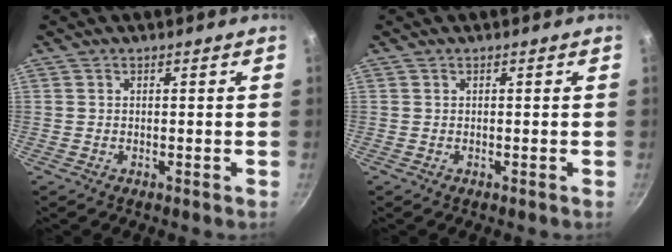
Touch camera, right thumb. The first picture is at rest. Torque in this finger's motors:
{"motor_torque": [0.06, 0.06, -0.01, 0.00, 0.02]}